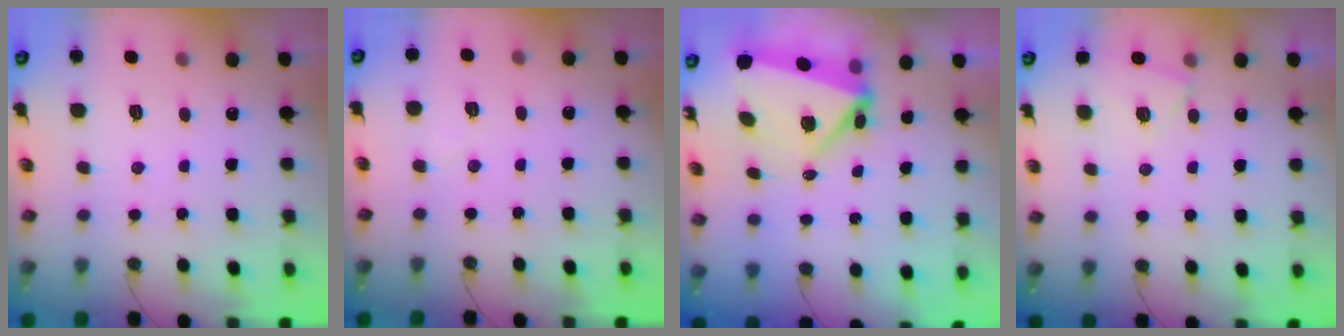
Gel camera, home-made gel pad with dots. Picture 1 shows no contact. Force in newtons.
{"total": 3.0, "press": 2.6, "slide": 1.4}
{"total": 5.5, "press": 5.4, "slide": 1.0}
{"total": 4.9, "press": 4.1, "slide": 2.6}